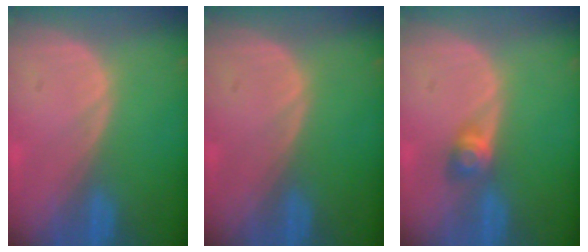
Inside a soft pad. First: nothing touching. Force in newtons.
{"total": 0.0}
{"total": 3.0, "press": 2.6, "slide": 1.5}